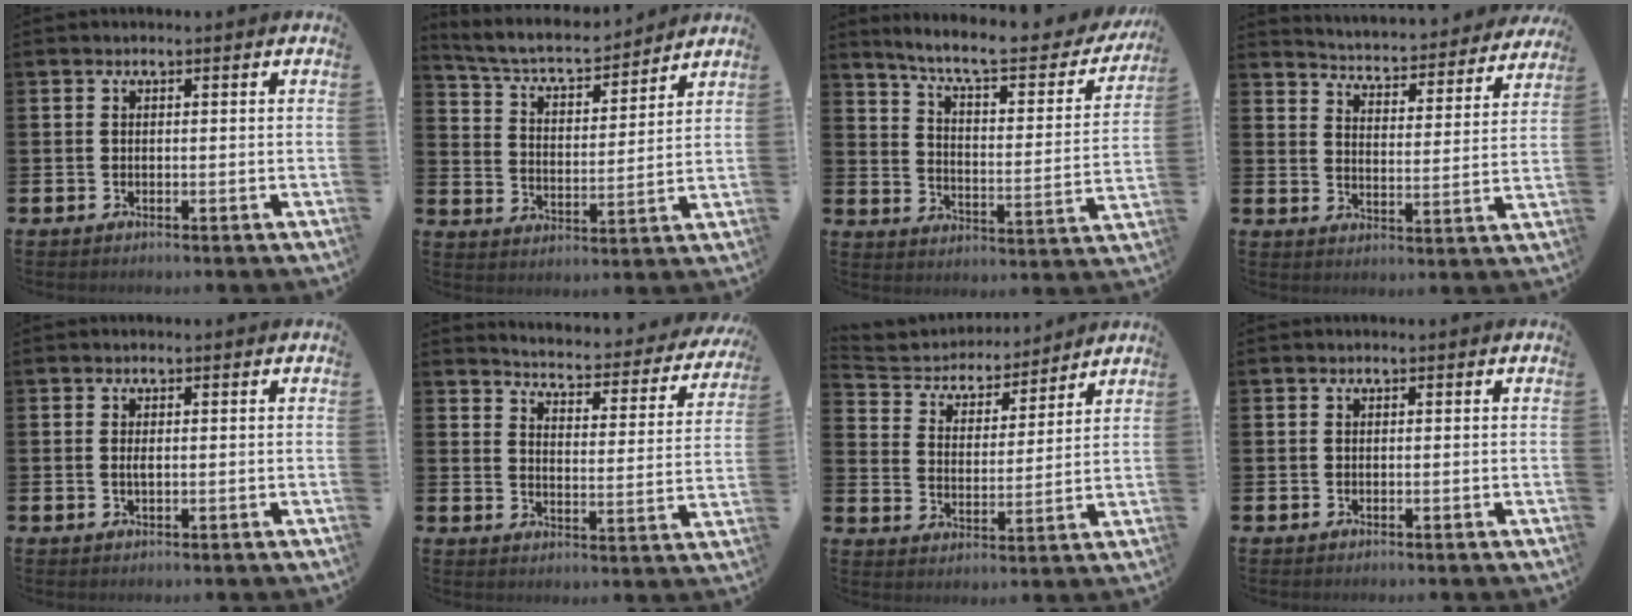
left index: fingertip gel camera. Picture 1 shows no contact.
{"total": 6.3, "force": [5.8, 1.5, 2.0], "torque": [-0.070, -0.041, 0.096]}
{"total": 8.2, "force": [7.1, 1.7, 3.6], "torque": [-0.095, -0.049, 0.117]}
{"total": 4.4, "force": [4.4, 0.6, 0.4], "torque": [-0.027, -0.046, 0.068]}
{"total": 0.9, "force": [0.1, 0.3, 0.8], "torque": [-0.014, 0.001, -0.001]}
{"total": 4.0, "force": [4.0, 0.5, 0.6], "torque": [-0.030, -0.044, 0.059]}
{"total": 5.3, "force": [5.0, 1.9, 0.4], "torque": [-0.042, -0.039, 0.081]}
{"total": 0.0}